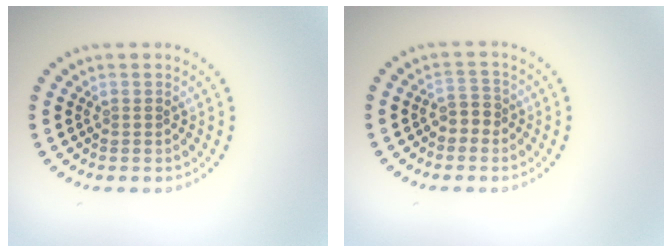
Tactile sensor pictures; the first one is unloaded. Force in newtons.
{"total": 1.8, "press": 1.6, "slide": 0.8}